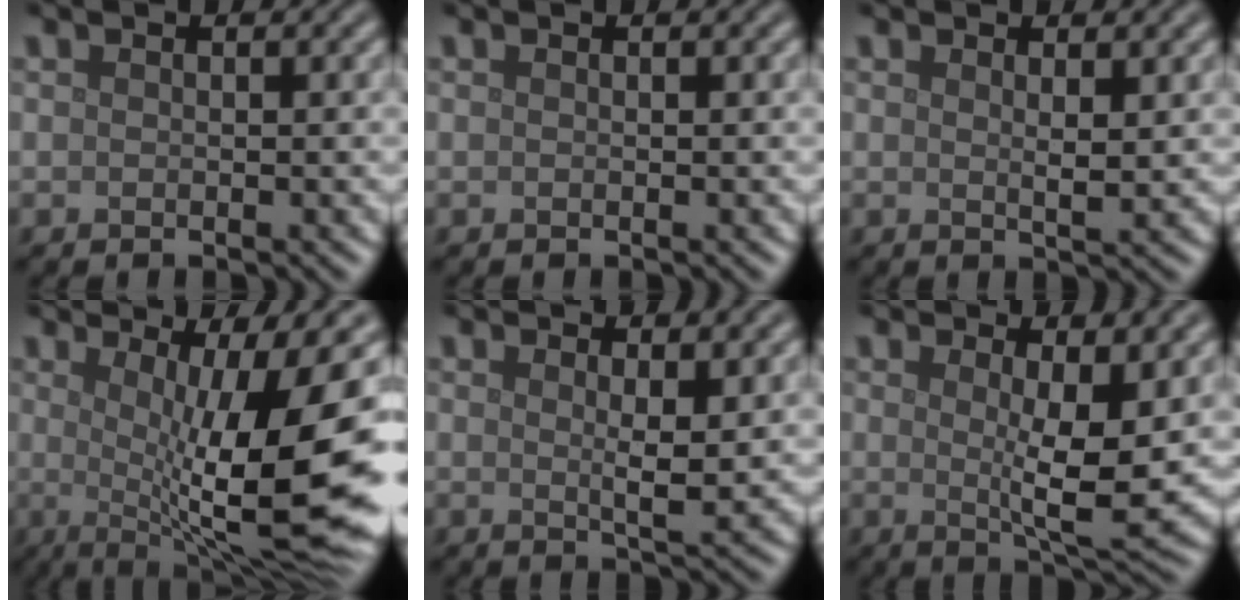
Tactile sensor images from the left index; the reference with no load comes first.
{"total": 0.0}
{"total": 1.6, "force": [0.8, 0.3, 1.3], "torque": [-0.020, -0.003, 0.011]}
{"total": 14.9, "force": [-0.1, 3.9, 14.4], "torque": [-0.185, 0.001, 0.000]}
{"total": 2.4, "force": [0.8, 0.4, 2.3], "torque": [-0.037, -0.008, 0.014]}
{"total": 5.7, "force": [0.9, 1.2, 5.5], "torque": [-0.083, -0.016, 0.020]}